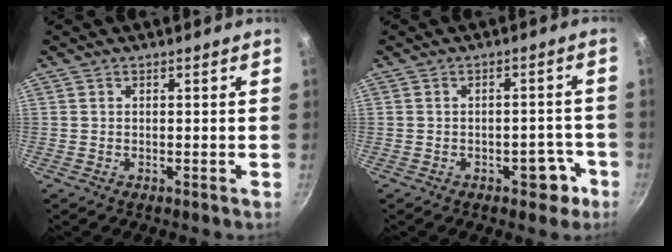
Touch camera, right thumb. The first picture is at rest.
{"total": 5.0, "force": [-2.7, 2.9, 3.0], "torque": [-0.015, 0.028, -0.022]}